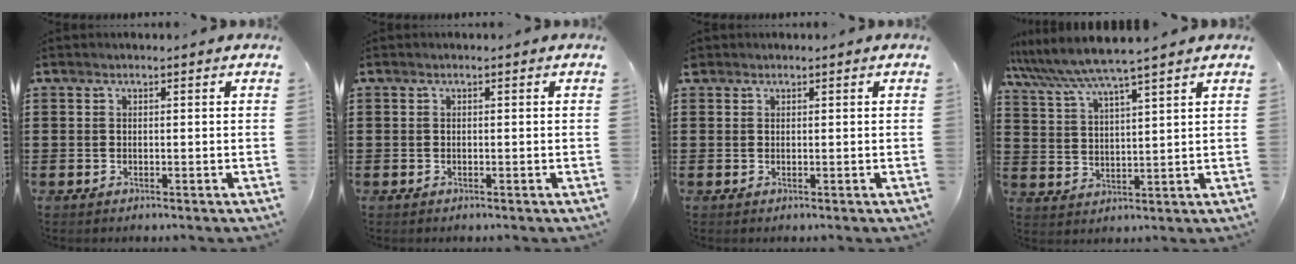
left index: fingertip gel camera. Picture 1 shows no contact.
{"total": 0.0}
{"total": 0.7, "force": [0.6, 0.4, 0.1], "torque": [-0.005, 0.003, 0.012]}
{"total": 5.7, "force": [5.1, -0.4, 2.7], "torque": [-0.071, -0.029, 0.085]}